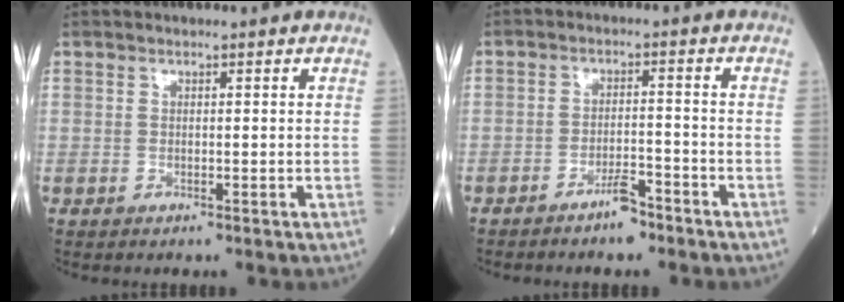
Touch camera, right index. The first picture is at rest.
{"total": 3.7, "force": [-2.9, 0.8, 2.0], "torque": [-0.035, 0.003, -0.050]}